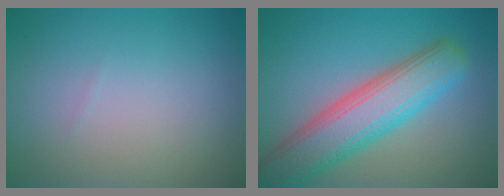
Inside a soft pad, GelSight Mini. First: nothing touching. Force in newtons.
{"total": 7.8, "press": 7.8, "slide": 0.4}